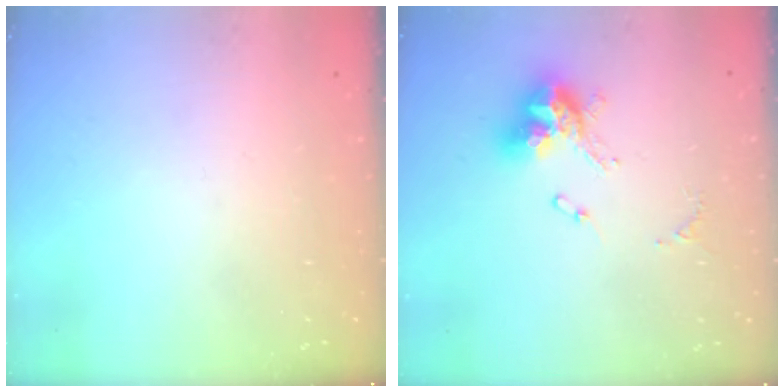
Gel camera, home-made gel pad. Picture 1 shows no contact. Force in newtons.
{"total": 12.6, "press": 12.5, "slide": 1.4}